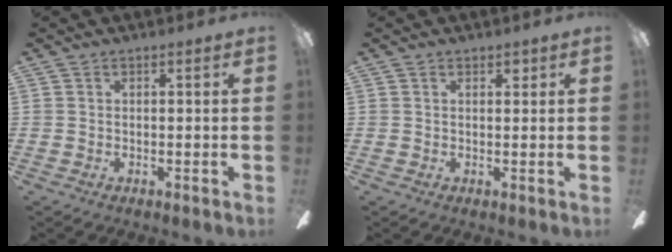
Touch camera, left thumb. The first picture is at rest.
{"total": 0.7, "force": [0.4, 0.3, 0.5], "torque": [-0.011, 0.004, 0.005]}